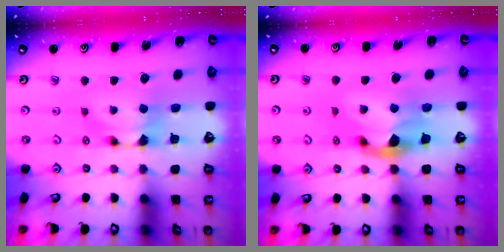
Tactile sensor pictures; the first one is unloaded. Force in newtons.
{"total": 3.0, "press": 2.7, "slide": 1.4}